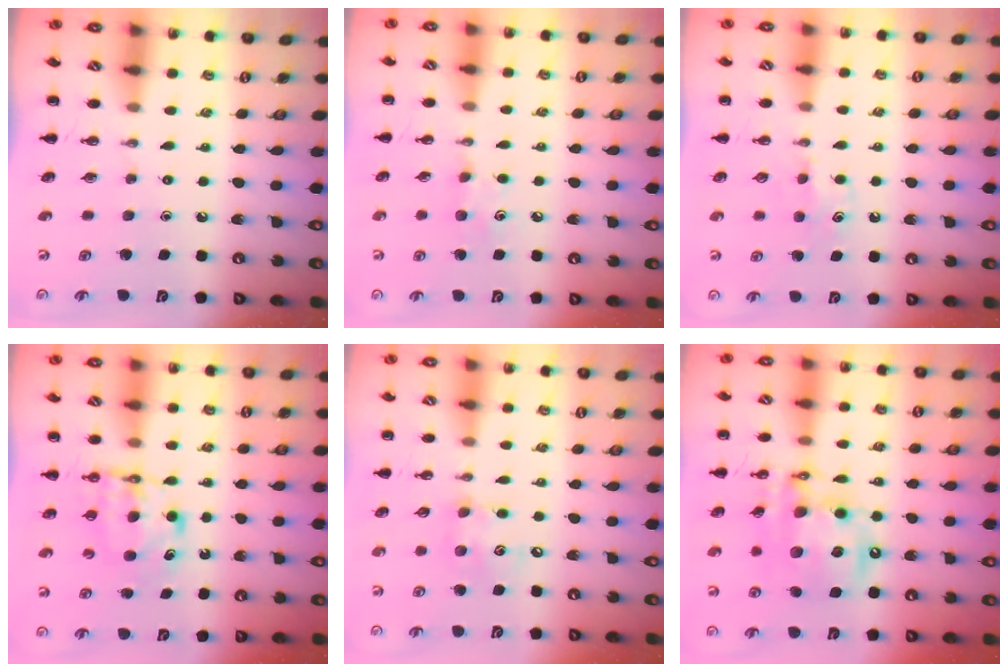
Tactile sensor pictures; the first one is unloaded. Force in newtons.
{"total": 7.1, "press": 6.9, "slide": 1.7}
{"total": 6.1, "press": 5.8, "slide": 1.7}
{"total": 6.8, "press": 6.7, "slide": 0.8}
{"total": 6.1, "press": 6.1, "slide": 0.6}
{"total": 16.3, "press": 16.0, "slide": 3.4}